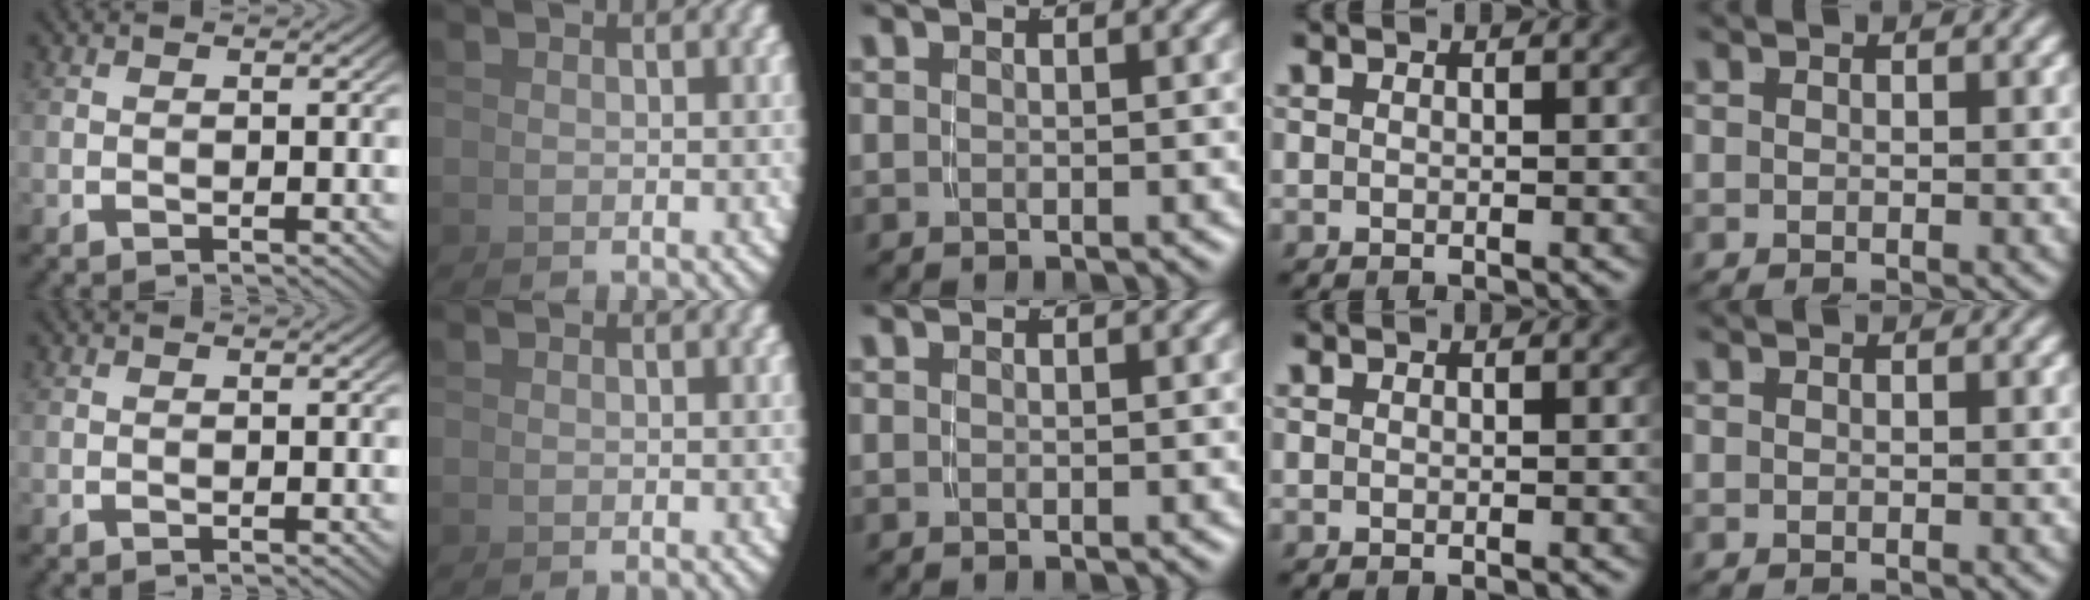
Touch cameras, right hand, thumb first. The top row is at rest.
{}